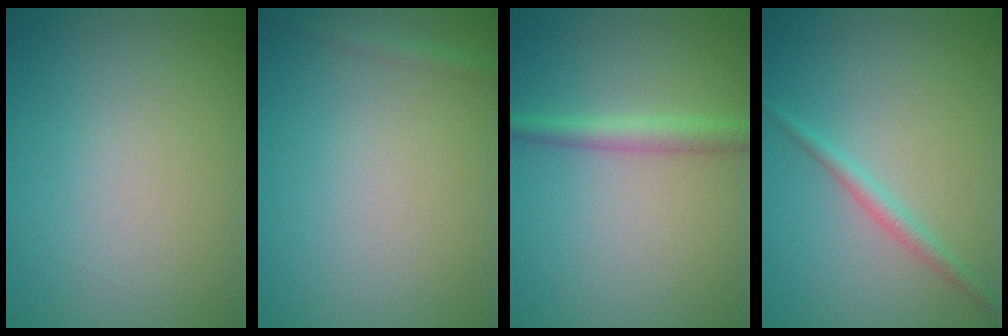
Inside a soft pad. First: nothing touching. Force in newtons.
{"total": 0.9, "press": 0.9, "slide": 0.1}
{"total": 2.4, "press": 2.4, "slide": 0.0}
{"total": 1.6, "press": 1.6, "slide": 0.1}